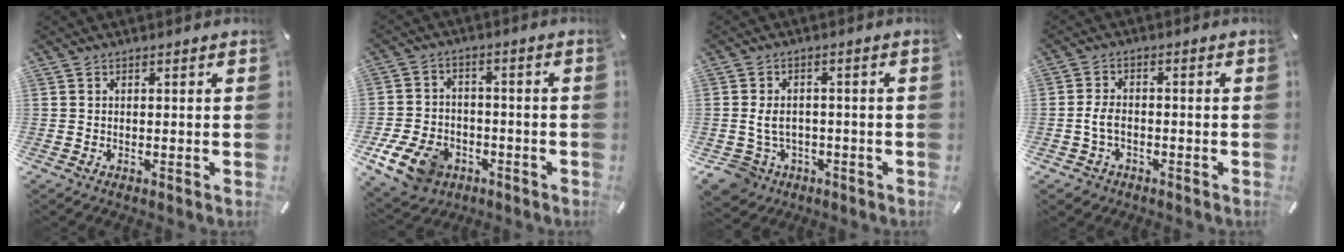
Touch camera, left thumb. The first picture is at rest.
{"total": 11.1, "force": [-5.5, 7.9, 5.5], "torque": [-0.106, 0.032, -0.100]}
{"total": 6.6, "force": [-1.4, 5.8, 3.0], "torque": [-0.091, 0.007, -0.027]}
{"total": 4.8, "force": [-1.4, 3.5, 3.0], "torque": [-0.075, 0.005, -0.031]}